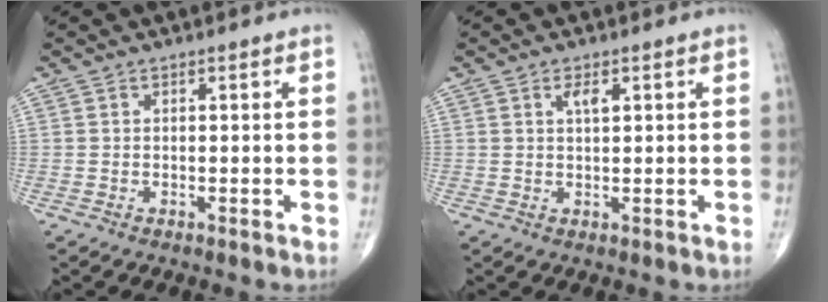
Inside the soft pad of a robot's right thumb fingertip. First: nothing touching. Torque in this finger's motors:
{"motor_torque": [0.89, 2.87, -0.10, -0.03, -0.01]}